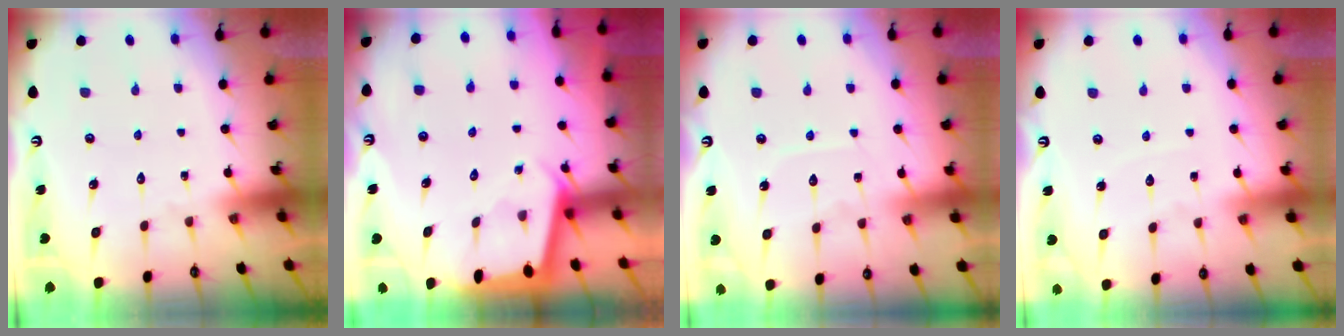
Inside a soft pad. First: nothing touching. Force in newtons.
{"total": 2.2, "press": 2.2, "slide": 0.1}
{"total": 6.0, "press": 5.9, "slide": 0.7}
{"total": 2.5, "press": 2.5, "slide": 0.4}